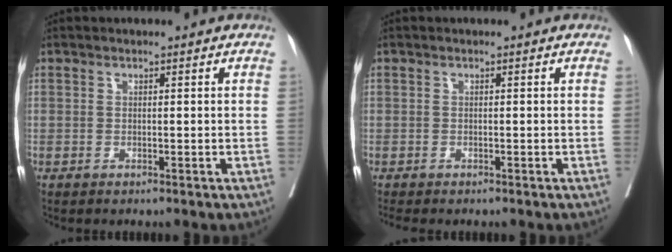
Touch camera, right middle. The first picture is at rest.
{"total": 1.1, "force": [-1.0, 0.4, 0.3], "torque": [-0.013, -0.005, -0.018]}